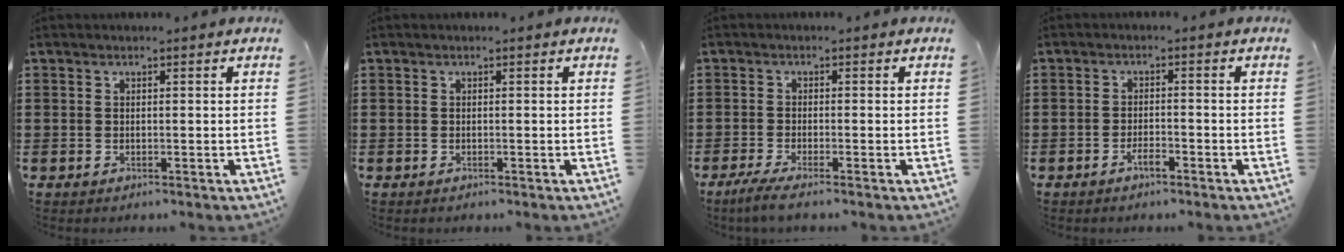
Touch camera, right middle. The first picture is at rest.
{"total": 0.0}
{"total": 2.2, "force": [-1.6, -0.1, 1.4], "torque": [-0.032, -0.003, -0.033]}
{"total": 2.3, "force": [-1.6, 0.6, 1.6], "torque": [-0.029, 0.001, -0.030]}